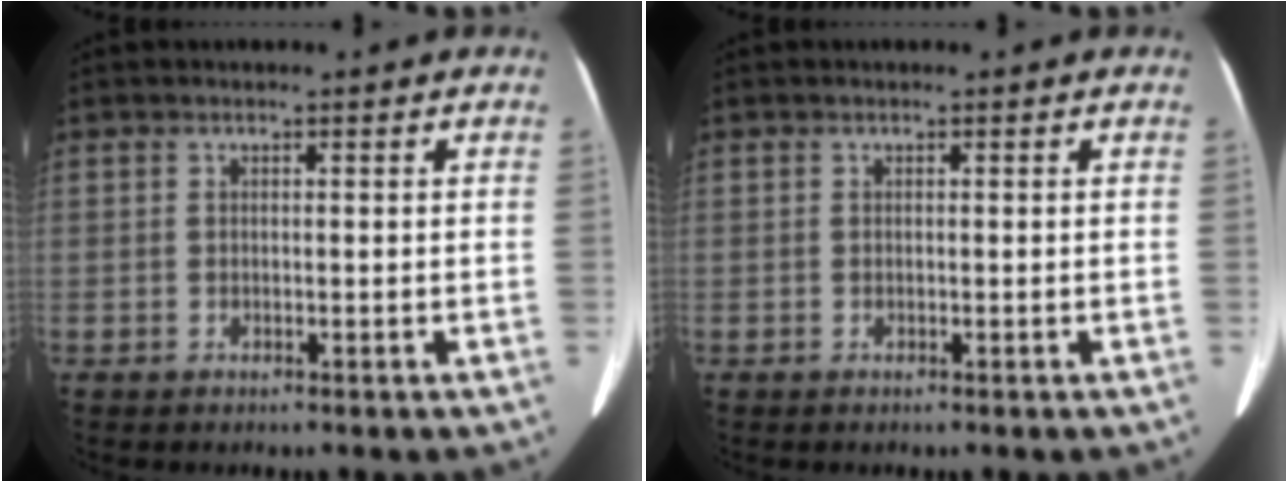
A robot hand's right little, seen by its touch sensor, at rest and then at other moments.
{"total": 0.0}